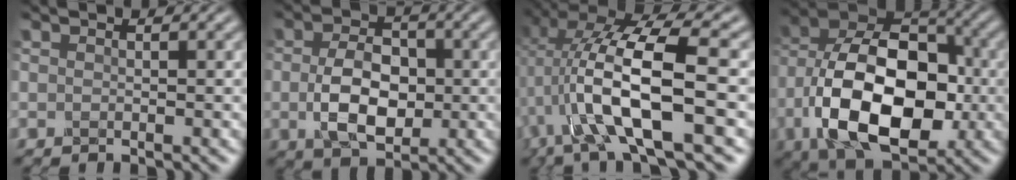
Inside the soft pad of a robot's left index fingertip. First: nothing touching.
{"total": 5.7, "force": [-0.4, 3.6, 4.3], "torque": [-0.090, -0.001, -0.010]}
{"total": 11.2, "force": [0.1, 4.3, 10.3], "torque": [-0.202, 0.012, 0.002]}
{"total": 14.0, "force": [-3.5, 8.5, 10.6], "torque": [-0.182, -0.002, -0.072]}